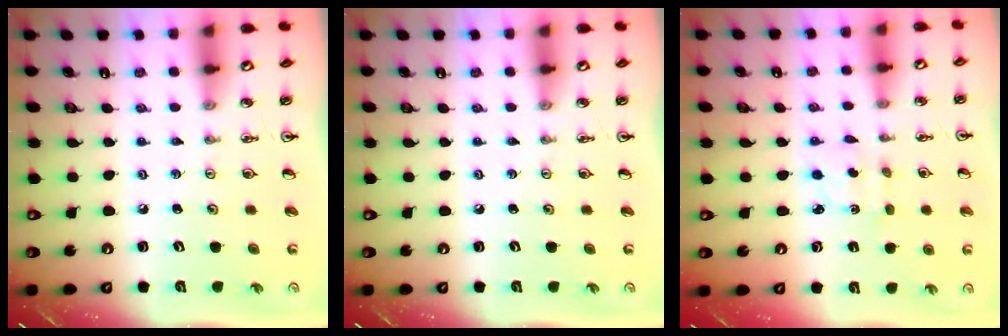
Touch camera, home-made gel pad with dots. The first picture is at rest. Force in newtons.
{"total": 0.0}
{"total": 2.4, "press": 2.4, "slide": 0.6}